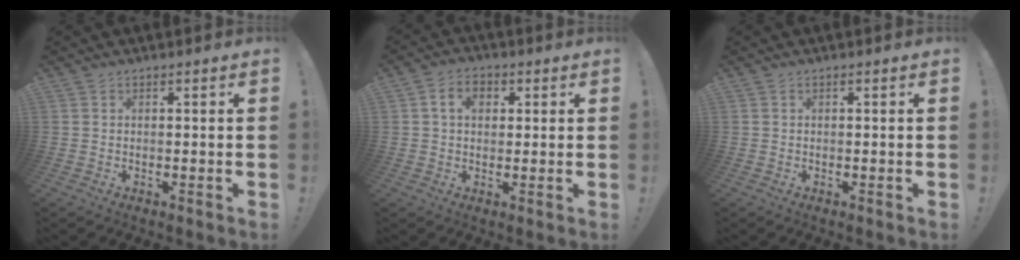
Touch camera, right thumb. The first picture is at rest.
{"total": 6.2, "force": [1.6, 4.4, 4.0], "torque": [-0.059, 0.009, 0.028]}
{"total": 0.0}